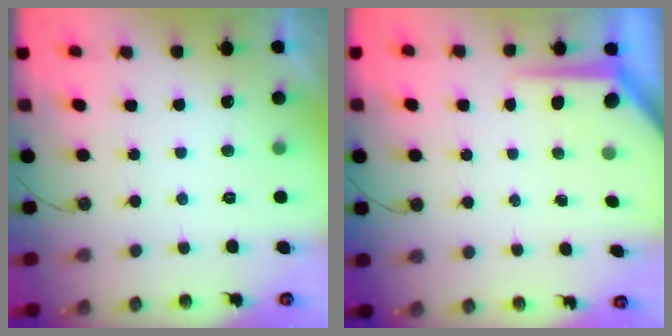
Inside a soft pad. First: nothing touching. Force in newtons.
{"total": 6.5, "press": 6.5, "slide": 0.5}